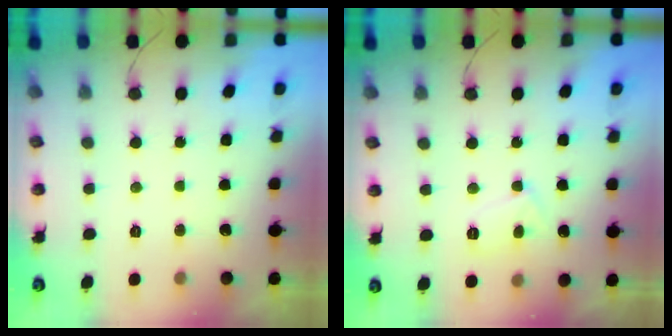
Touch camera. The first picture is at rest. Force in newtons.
{"total": 4.9, "press": 4.9, "slide": 0.2}